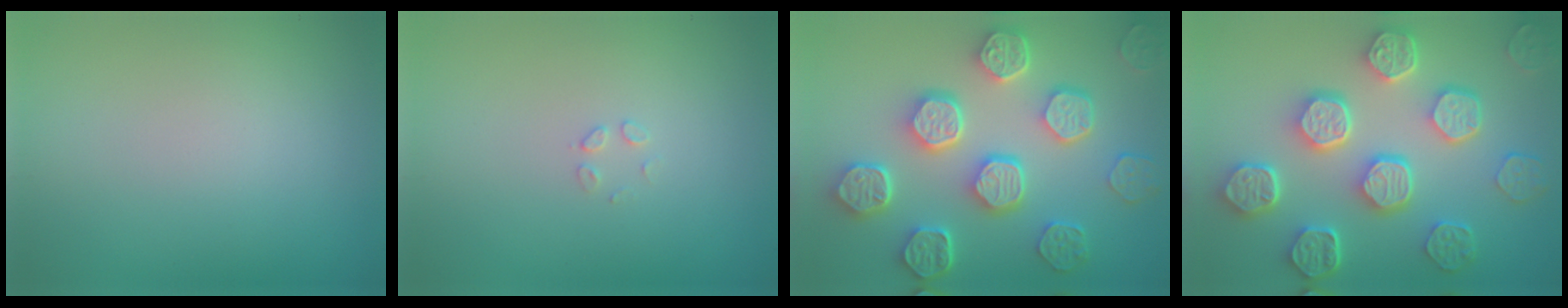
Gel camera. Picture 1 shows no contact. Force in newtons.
{"total": 0.8, "press": 0.8, "slide": 0.0}
{"total": 8.2, "press": 6.6, "slide": 4.9}
{"total": 8.0, "press": 6.3, "slide": 5.0}